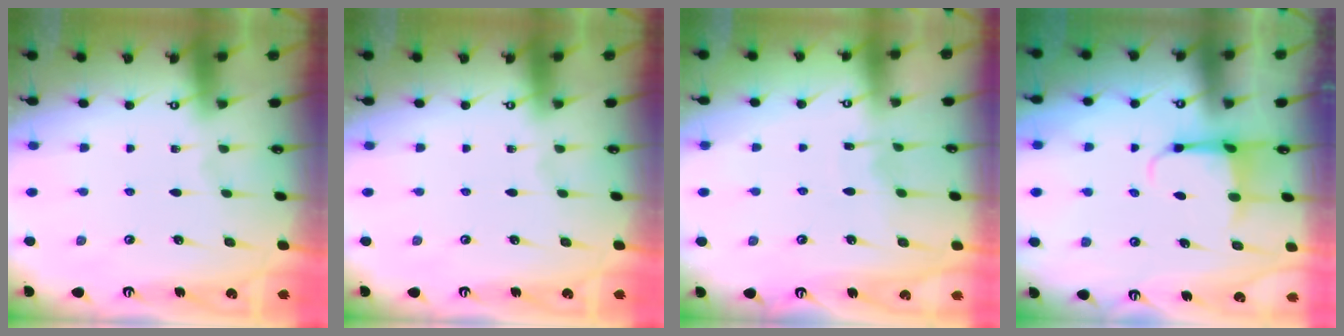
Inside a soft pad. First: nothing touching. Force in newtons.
{"total": 0.0}
{"total": 5.3, "press": 5.2, "slide": 0.5}
{"total": 4.0, "press": 3.8, "slide": 1.0}